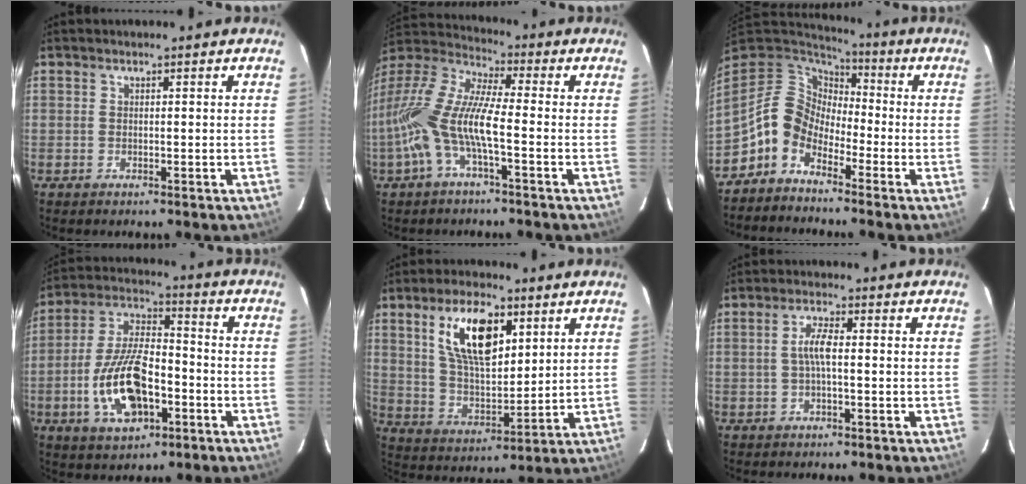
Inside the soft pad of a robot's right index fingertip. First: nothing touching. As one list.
[{"total": 13.7, "force": [-3.8, 3.1, 12.8], "torque": [-0.256, 0.000, -0.080]}, {"total": 9.3, "force": [-5.6, 6.4, 3.7], "torque": [-0.074, 0.029, -0.128]}, {"total": 15.5, "force": [-5.2, 7.4, 12.6], "torque": [-0.261, 0.007, -0.087]}, {"total": 14.3, "force": [6.3, 6.5, 11.0], "torque": [-0.193, 0.015, 0.124]}, {"total": 3.5, "force": [-0.3, 0.6, 3.4], "torque": [-0.067, 0.007, -0.004]}]